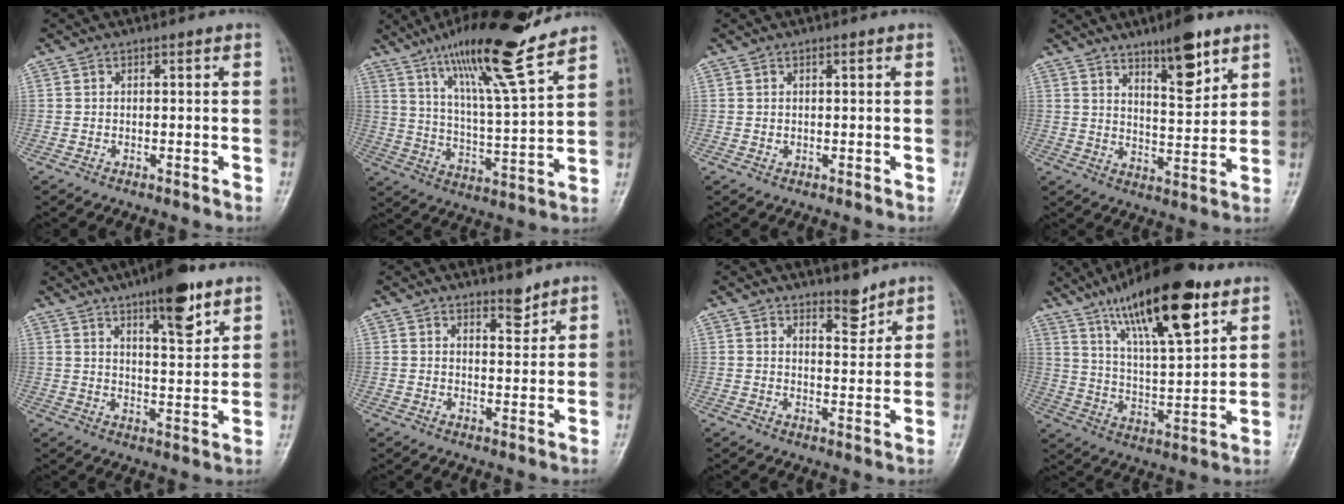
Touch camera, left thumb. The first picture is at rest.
{"total": 18.2, "force": [13.1, 1.9, 12.5], "torque": [-0.196, -0.067, 0.224]}
{"total": 0.7, "force": [0.3, 0.4, 0.5], "torque": [-0.004, -0.002, 0.008]}
{"total": 10.1, "force": [6.5, 3.0, 7.1], "torque": [-0.092, -0.046, 0.104]}
{"total": 11.0, "force": [6.9, 3.1, 7.9], "torque": [-0.100, -0.040, 0.105]}
{"total": 3.4, "force": [2.8, 1.2, 1.4], "torque": [-0.010, -0.024, 0.045]}
{"total": 4.1, "force": [3.5, 1.5, 1.6], "torque": [-0.008, -0.031, 0.056]}
{"total": 20.8, "force": [12.1, 6.1, 15.8], "torque": [-0.239, -0.043, 0.210]}